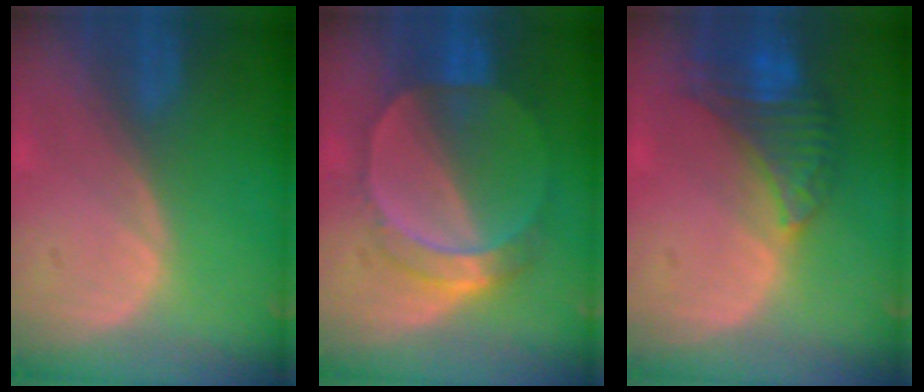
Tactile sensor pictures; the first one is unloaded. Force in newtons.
{"total": 7.3, "press": 6.4, "slide": 3.6}
{"total": 8.3, "press": 7.2, "slide": 4.0}